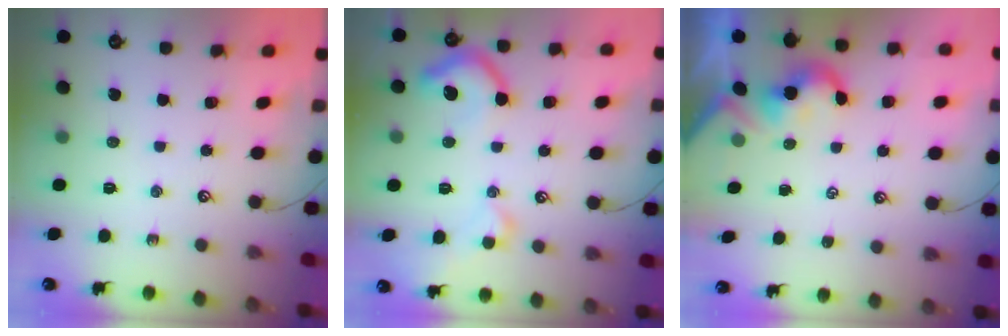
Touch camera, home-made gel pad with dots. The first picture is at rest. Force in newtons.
{"total": 9.3, "press": 9.2, "slide": 1.3}
{"total": 1.9, "press": 1.8, "slide": 0.6}